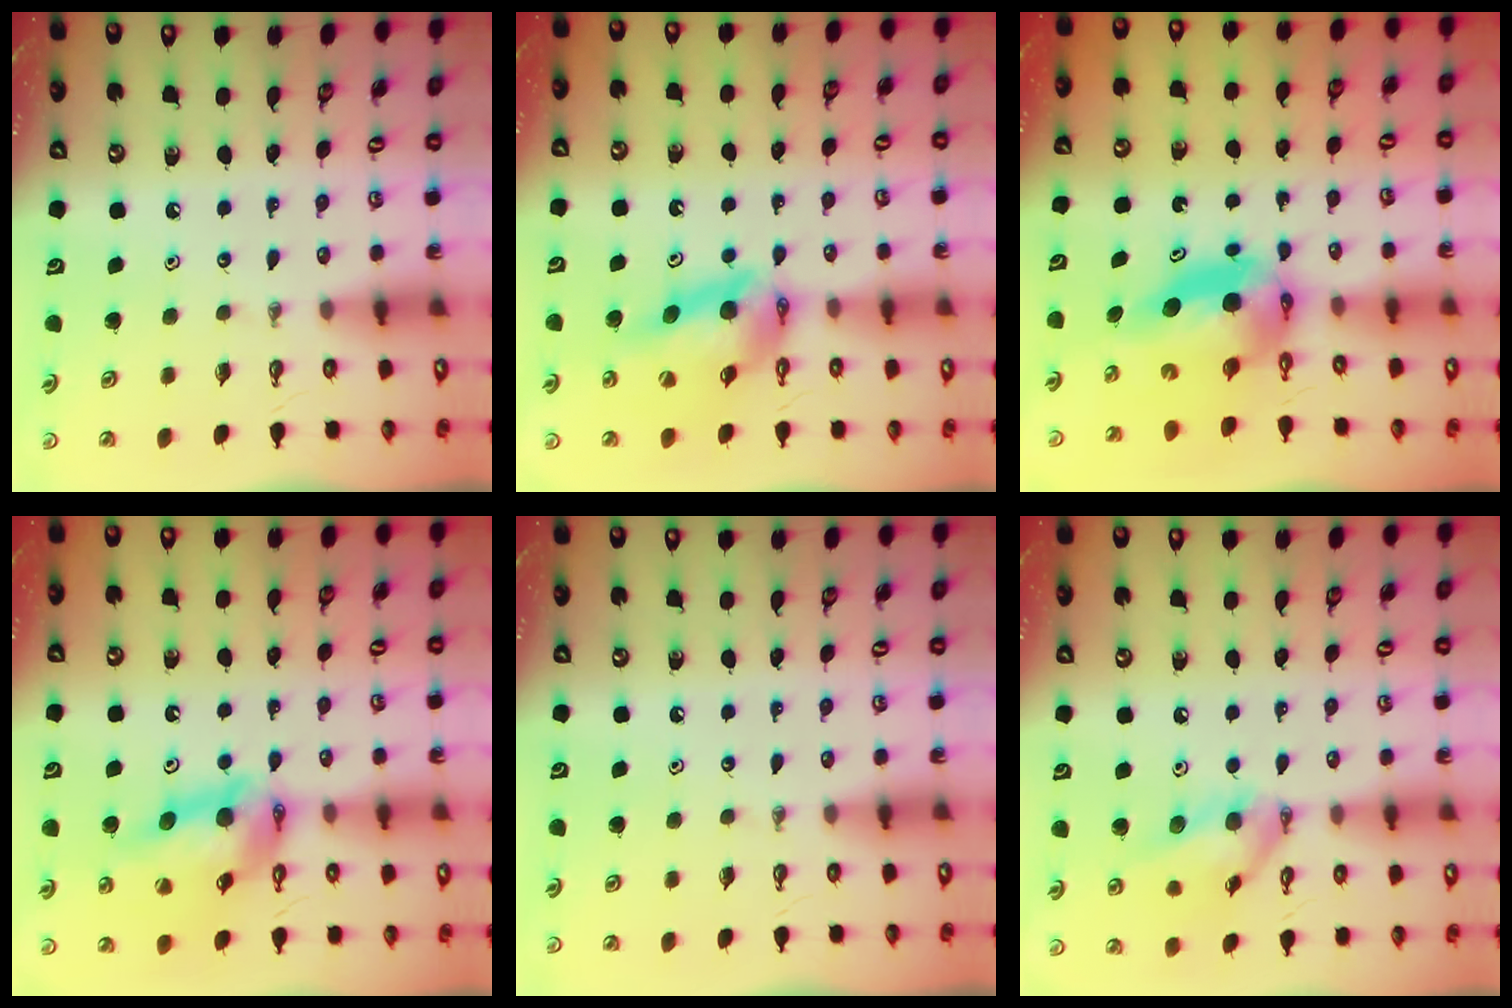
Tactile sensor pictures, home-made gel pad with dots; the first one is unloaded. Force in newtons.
{"total": 12.8, "press": 12.8, "slide": 1.2}
{"total": 7.1, "press": 7.1, "slide": 0.7}
{"total": 14.4, "press": 14.3, "slide": 1.2}
{"total": 0.0}
{"total": 13.0, "press": 13.0, "slide": 0.9}